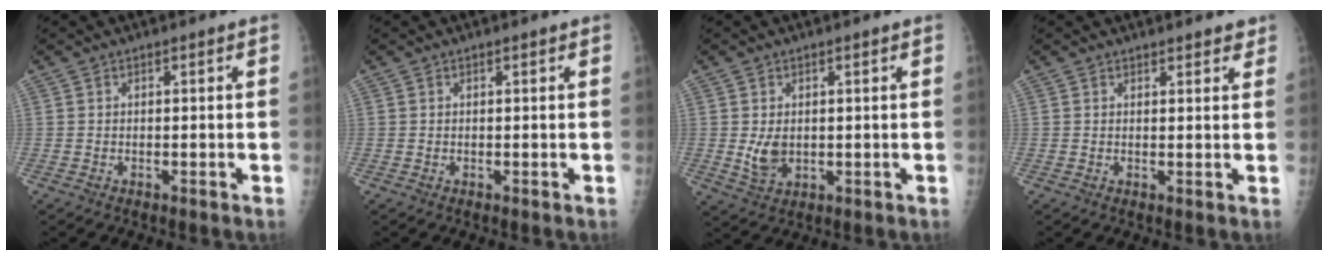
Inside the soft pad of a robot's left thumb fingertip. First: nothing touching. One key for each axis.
{"total": 0.0}
{"total": 4.2, "fx": 0.3, "fy": 3.0, "fz": 3.0, "tx": -0.044, "ty": -0.010, "tz": 0.015}
{"total": 2.6, "fx": 2.3, "fy": 1.0, "fz": 0.9, "tx": 0.009, "ty": -0.008, "tz": 0.024}